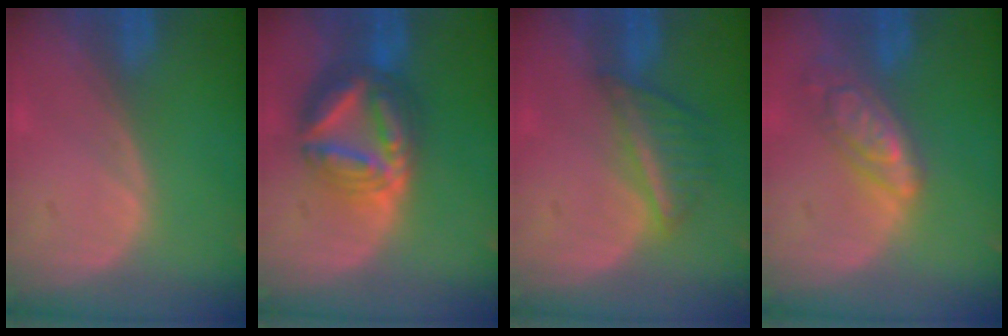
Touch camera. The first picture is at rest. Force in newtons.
{"total": 9.1, "press": 9.0, "slide": 0.8}
{"total": 5.7, "press": 5.1, "slide": 2.5}
{"total": 6.4, "press": 5.6, "slide": 3.1}